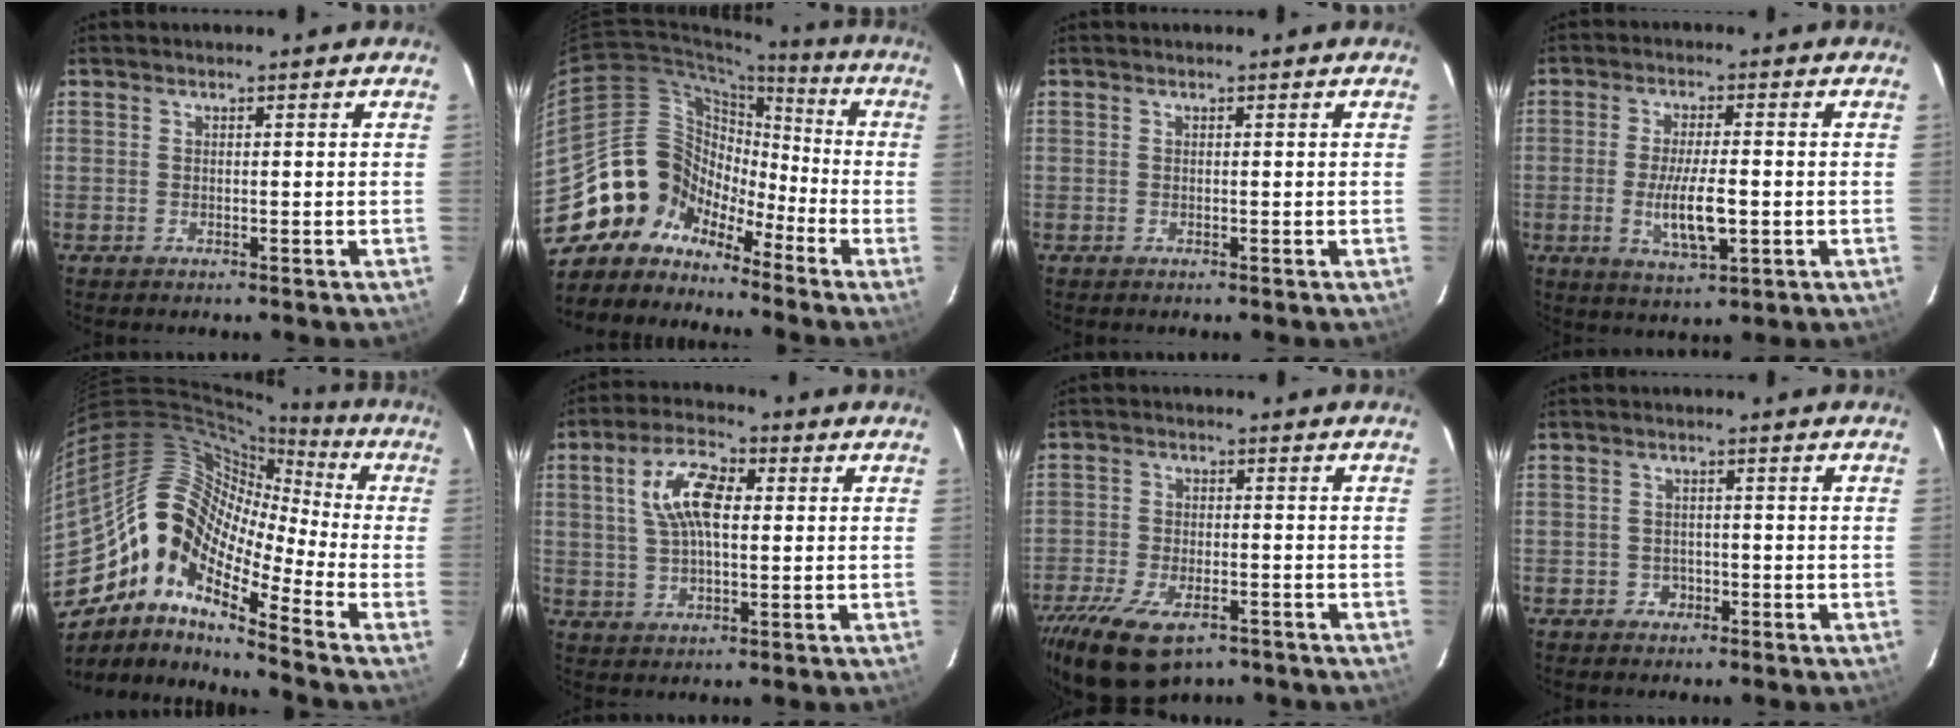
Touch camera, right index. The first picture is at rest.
{"total": 11.8, "force": [-8.7, 8.0, 1.3], "torque": [-0.036, 0.044, -0.177]}
{"total": 0.0}
{"total": 8.7, "force": [-1.7, 2.5, 8.1], "torque": [-0.156, -0.013, -0.027]}
{"total": 16.2, "force": [-7.9, 7.2, 12.2], "torque": [-0.197, -0.002, -0.170]}
{"total": 9.7, "force": [2.0, 4.6, 8.3], "torque": [-0.164, 0.022, 0.037]}
{"total": 14.3, "force": [-9.4, 6.5, 8.7], "torque": [-0.192, -0.033, -0.154]}
{"total": 2.3, "force": [-1.2, 1.9, 0.1], "torque": [-0.005, 0.007, -0.016]}